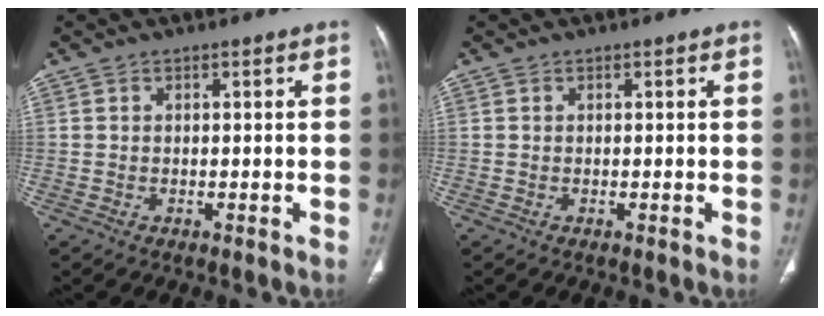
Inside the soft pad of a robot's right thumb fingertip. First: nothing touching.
{"total": 0.0}